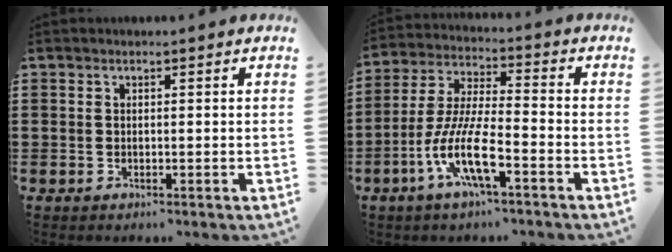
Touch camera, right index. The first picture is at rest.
{"total": 10.3, "force": [-5.0, 1.7, 8.8], "torque": [-0.206, -0.017, -0.099]}